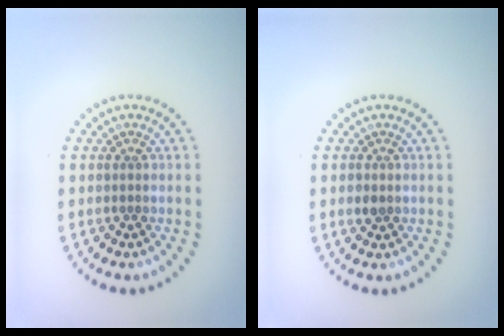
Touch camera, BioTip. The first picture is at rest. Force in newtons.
{"total": 1.2, "press": 1.2, "slide": 0.3}